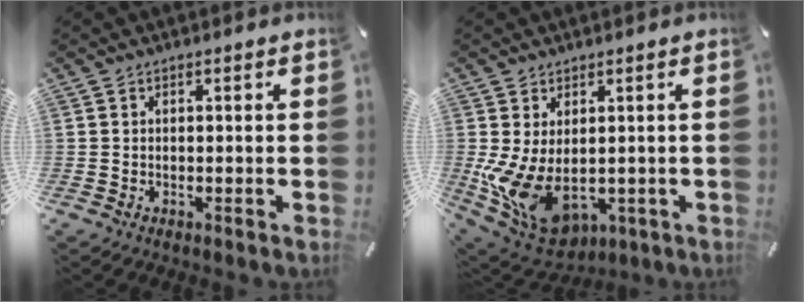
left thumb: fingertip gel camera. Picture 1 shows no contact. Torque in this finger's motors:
{"motor_torque": [2.02, 2.28, 1.32, -0.29, 0.54]}